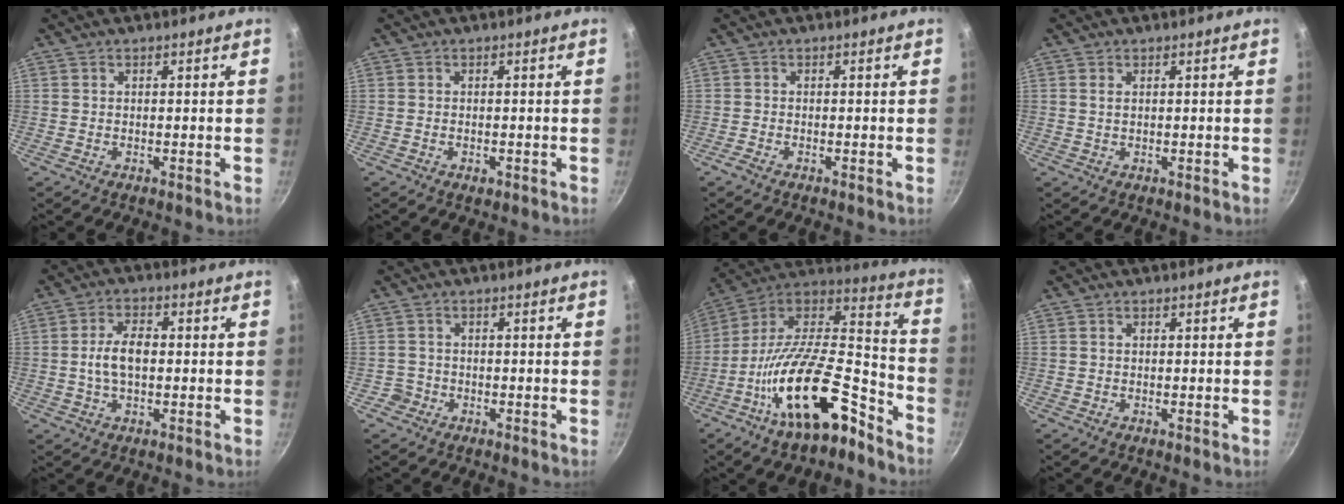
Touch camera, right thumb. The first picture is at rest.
{"total": 1.3, "force": [-0.6, 0.8, 0.8], "torque": [-0.013, 0.001, -0.010]}
{"total": 1.2, "force": [-0.9, 0.3, 0.7], "torque": [-0.026, 0.006, -0.023]}
{"total": 4.2, "force": [0.9, 2.7, 3.0], "torque": [-0.053, 0.001, 0.018]}
{"total": 6.7, "force": [-0.2, 3.8, 5.6], "torque": [-0.096, 0.015, -0.007]}
{"total": 2.1, "force": [-0.9, 1.9, 0.0], "torque": [0.012, 0.020, -0.012]}
{"total": 23.6, "force": [-13.0, 9.2, 17.4], "torque": [-0.253, 0.093, -0.232]}
{"total": 0.0}